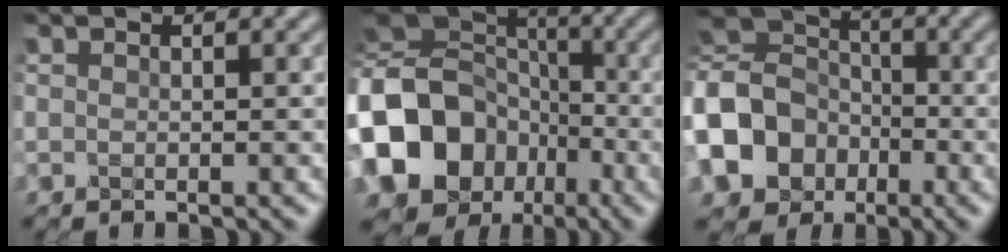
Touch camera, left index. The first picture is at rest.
{"total": 16.6, "force": [-5.6, 13.7, 7.6], "torque": [-0.184, -0.006, -0.124]}
{"total": 12.8, "force": [-4.8, 10.7, 5.2], "torque": [-0.143, -0.017, -0.118]}